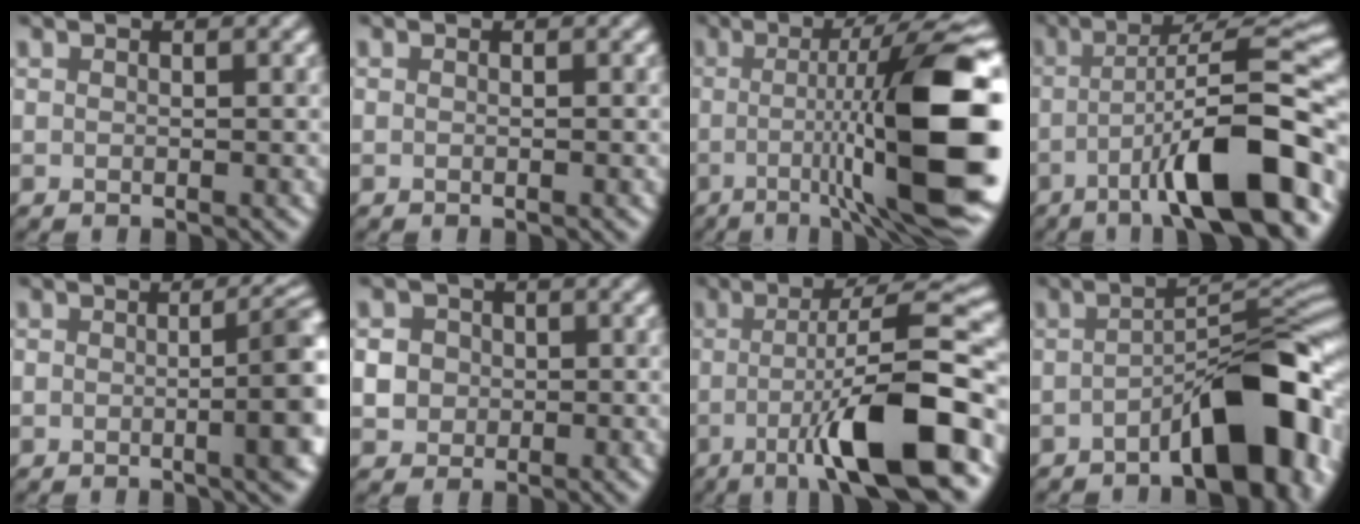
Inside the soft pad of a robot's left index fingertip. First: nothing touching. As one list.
[{"total": 0.0}, {"total": 15.4, "force": [-1.4, 3.4, 15.0], "torque": [-0.186, 0.015, -0.021]}, {"total": 11.2, "force": [-4.7, 2.1, 9.9], "torque": [-0.136, 0.016, -0.078]}, {"total": 5.9, "force": [-1.4, 1.6, 5.5], "torque": [-0.060, 0.000, -0.017]}, {"total": 4.2, "force": [-0.3, 3.9, 1.3], "torque": [-0.009, 0.018, -0.020]}, {"total": 11.8, "force": [-3.8, 2.2, 10.9], "torque": [-0.161, 0.004, -0.064]}, {"total": 9.7, "force": [-4.2, 3.6, 8.0], "torque": [-0.097, 0.017, -0.072]}]